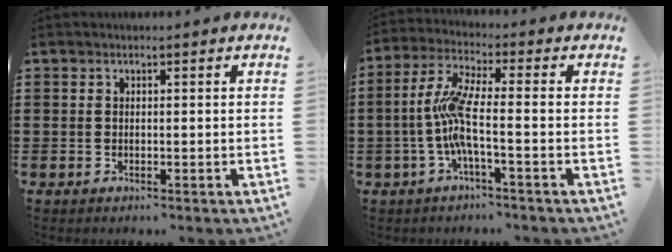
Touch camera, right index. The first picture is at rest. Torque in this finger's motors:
{"motor_torque": [1.56, -0.58, 0.43, 0.21]}